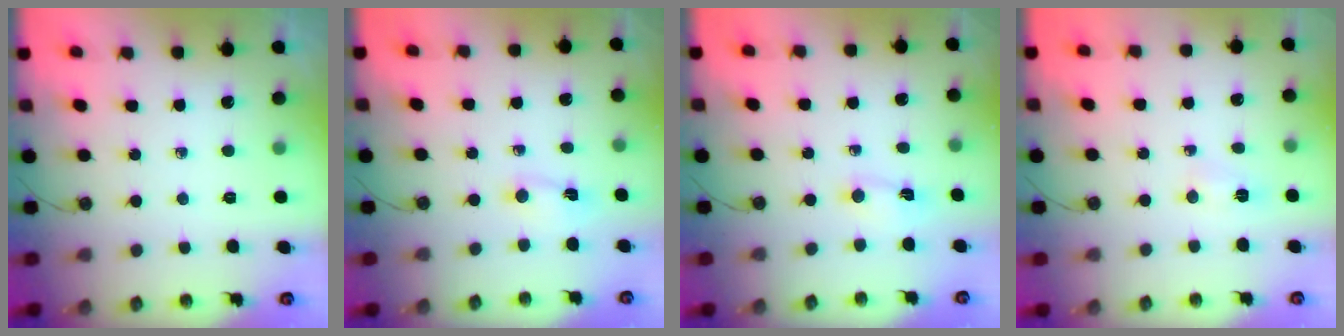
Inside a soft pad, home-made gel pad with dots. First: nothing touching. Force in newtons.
{"total": 1.1, "press": 1.0, "slide": 0.4}
{"total": 1.1, "press": 1.0, "slide": 0.6}
{"total": 6.8, "press": 2.6, "slide": 6.3}